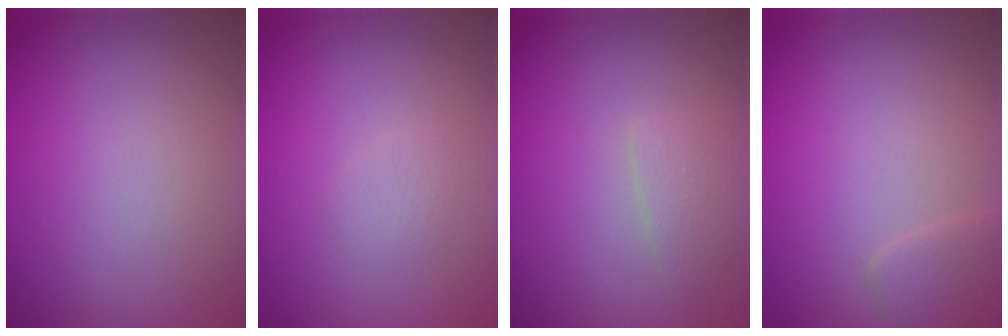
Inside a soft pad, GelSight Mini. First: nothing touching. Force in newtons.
{"total": 0.9, "press": 0.9, "slide": 0.0}
{"total": 1.6, "press": 1.6, "slide": 0.0}
{"total": 1.6, "press": 1.6, "slide": 0.0}